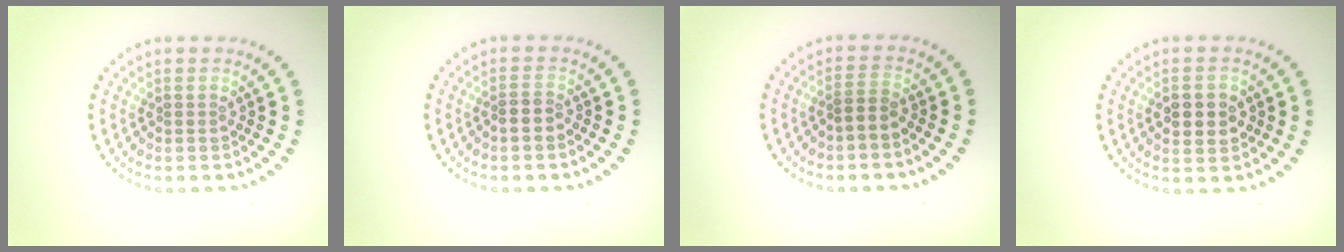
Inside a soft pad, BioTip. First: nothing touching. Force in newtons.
{"total": 1.2, "press": 1.1, "slide": 0.5}
{"total": 1.5, "press": 1.2, "slide": 0.9}
{"total": 3.1, "press": 3.1, "slide": 0.1}